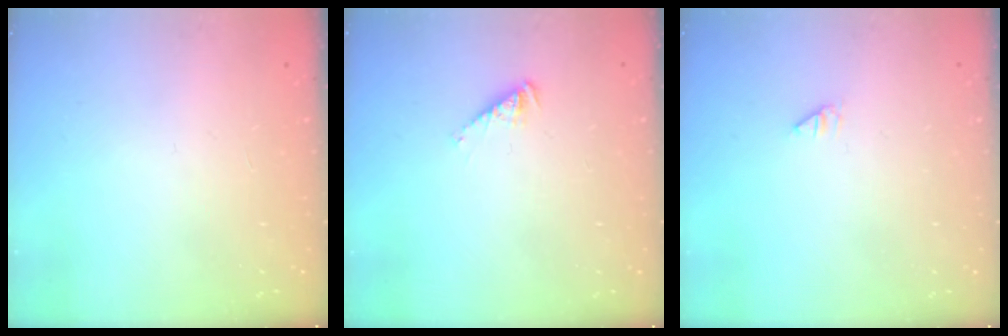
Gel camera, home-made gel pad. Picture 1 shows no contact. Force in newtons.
{"total": 1.5, "press": 1.5, "slide": 0.3}
{"total": 0.0}